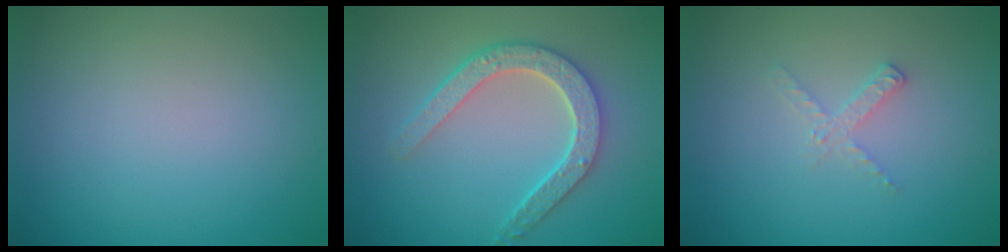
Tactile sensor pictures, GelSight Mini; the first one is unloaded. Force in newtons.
{"total": 4.7, "press": 3.7, "slide": 2.9}
{"total": 1.4, "press": 1.4, "slide": 0.1}